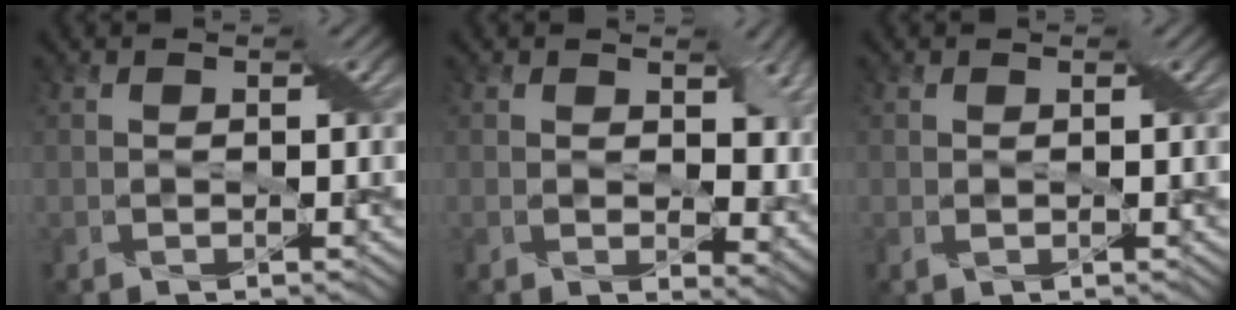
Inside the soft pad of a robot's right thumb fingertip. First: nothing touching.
{"total": 7.0, "force": [2.0, 4.3, 5.1], "torque": [-0.084, -0.017, 0.034]}
{"total": 0.6, "force": [0.0, 0.4, 0.4], "torque": [-0.008, 0.001, 0.002]}